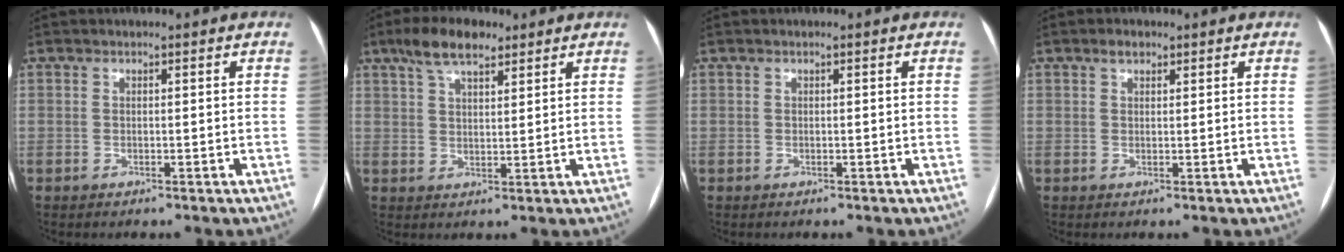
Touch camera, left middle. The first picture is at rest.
{"total": 7.0, "force": [4.9, 2.4, 4.4], "torque": [-0.085, 0.018, 0.088]}
{"total": 0.0}
{"total": 1.5, "force": [1.0, 0.8, 0.8], "torque": [-0.014, 0.006, 0.017]}